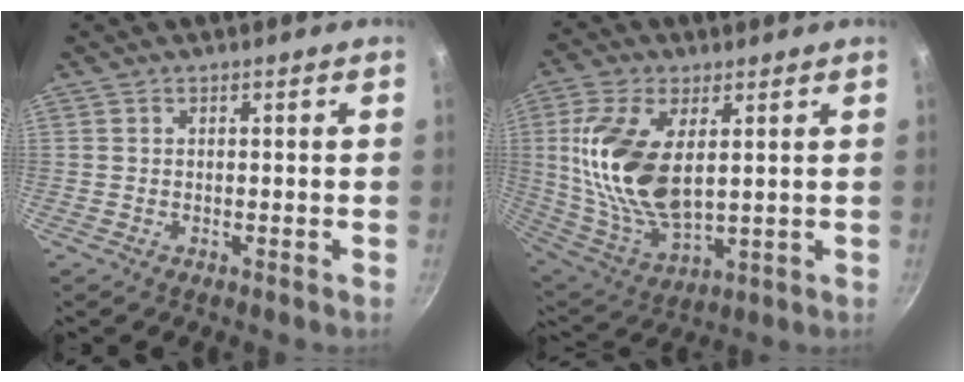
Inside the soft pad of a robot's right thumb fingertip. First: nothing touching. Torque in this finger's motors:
{"motor_torque": [1.38, 1.70, 2.10, 0.32, 0.63]}